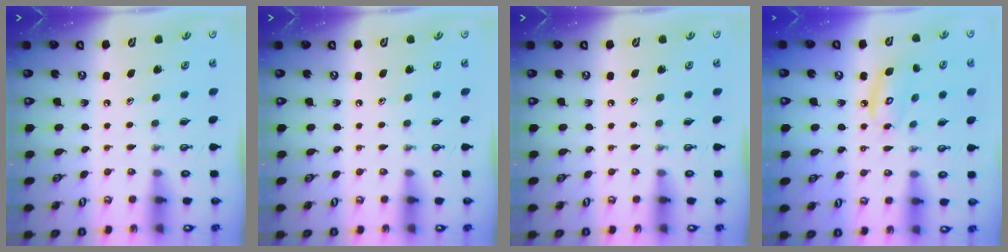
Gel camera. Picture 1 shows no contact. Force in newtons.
{"total": 0.0}
{"total": 0.0}
{"total": 7.4, "press": 7.3, "slide": 0.4}